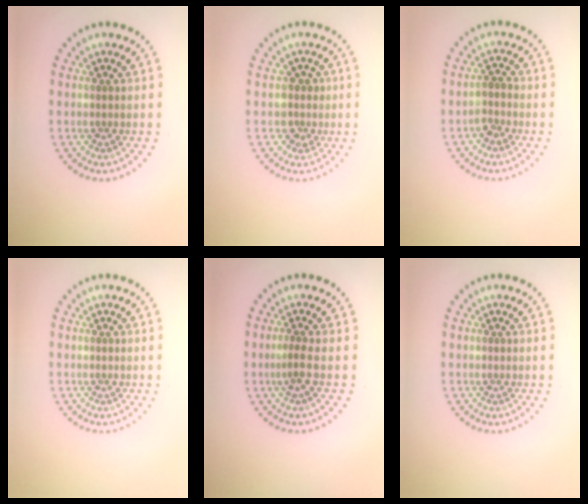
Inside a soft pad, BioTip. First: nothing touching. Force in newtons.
{"total": 1.8, "press": 1.5, "slide": 1.1}
{"total": 1.5, "press": 1.3, "slide": 0.8}
{"total": 0.0}
{"total": 1.4, "press": 0.9, "slide": 1.1}
{"total": 0.0}